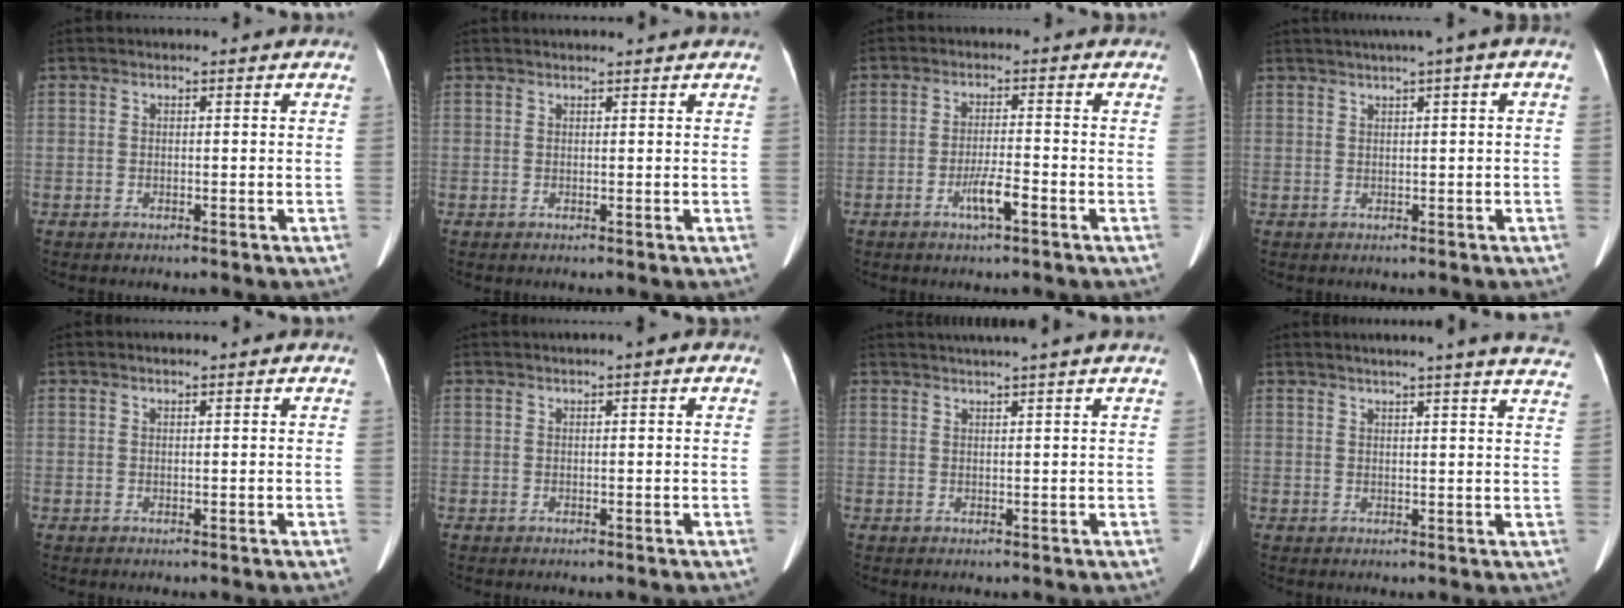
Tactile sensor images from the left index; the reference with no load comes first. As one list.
[{"total": 2.6, "force": [2.4, -0.4, 0.8], "torque": [-0.010, 0.014, 0.032]}, {"total": 3.8, "force": [-2.1, 0.2, 3.1], "torque": [-0.061, -0.005, -0.038]}, {"total": 4.7, "force": [2.2, -0.3, 4.2], "torque": [-0.067, 0.025, 0.034]}, {"total": 0.7, "force": [0.5, -0.1, 0.4], "torque": [-0.009, 0.003, 0.014]}, {"total": 1.2, "force": [0.6, 0.1, 1.0], "torque": [-0.019, 0.014, 0.009]}, {"total": 6.3, "force": [5.2, -1.7, 3.1], "torque": [-0.038, 0.018, 0.067]}, {"total": 18.0, "force": [15.9, 0.0, 8.3], "torque": [-0.114, -0.023, 0.181]}]